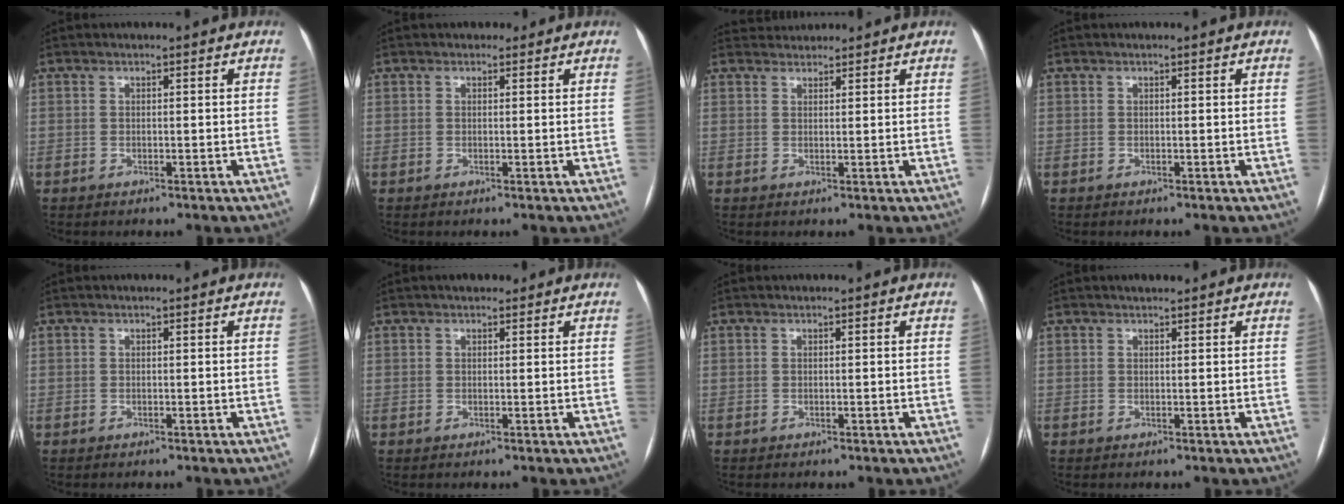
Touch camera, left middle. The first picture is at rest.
{"total": 1.0, "force": [0.6, 0.7, 0.1], "torque": [0.000, 0.003, 0.005]}
{"total": 2.3, "force": [2.2, 0.5, -0.4], "torque": [0.003, 0.020, 0.039]}
{"total": 0.0}
{"total": 0.0}
{"total": 2.3, "force": [1.7, 1.1, 1.0], "torque": [-0.012, 0.016, 0.022]}
{"total": 0.0}
{"total": 1.4, "force": [1.2, 0.4, 0.6], "torque": [-0.013, 0.009, 0.019]}